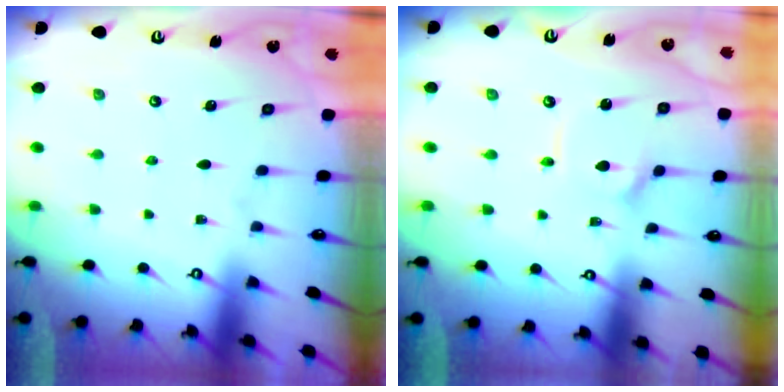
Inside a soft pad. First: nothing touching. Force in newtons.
{"total": 3.0, "press": 3.0, "slide": 0.4}